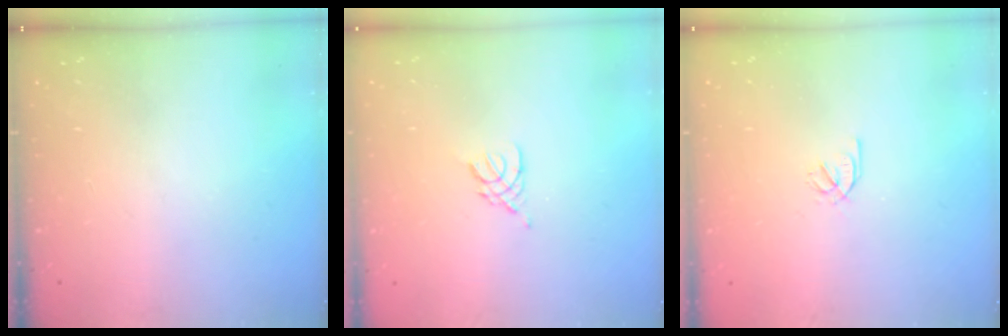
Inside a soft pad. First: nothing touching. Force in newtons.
{"total": 2.9, "press": 2.8, "slide": 0.6}
{"total": 2.1, "press": 1.9, "slide": 0.8}